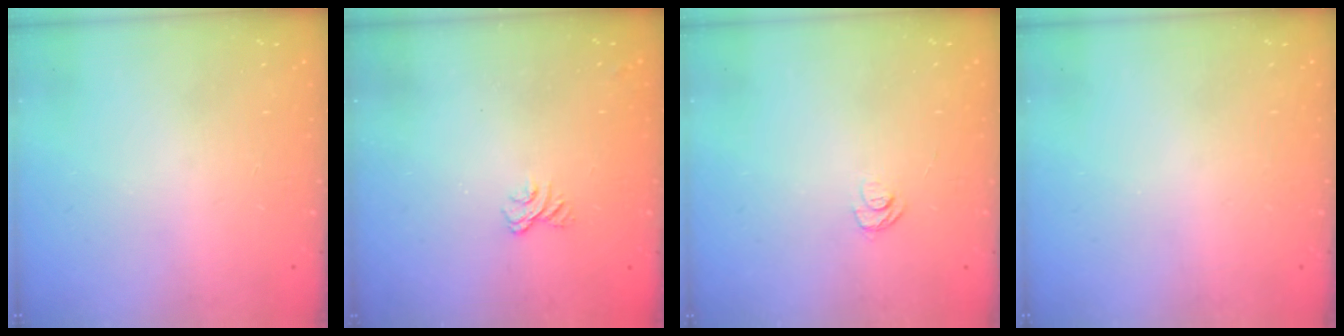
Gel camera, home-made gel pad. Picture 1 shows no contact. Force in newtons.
{"total": 2.3, "press": 1.9, "slide": 1.3}
{"total": 6.2, "press": 6.2, "slide": 0.6}
{"total": 0.0}